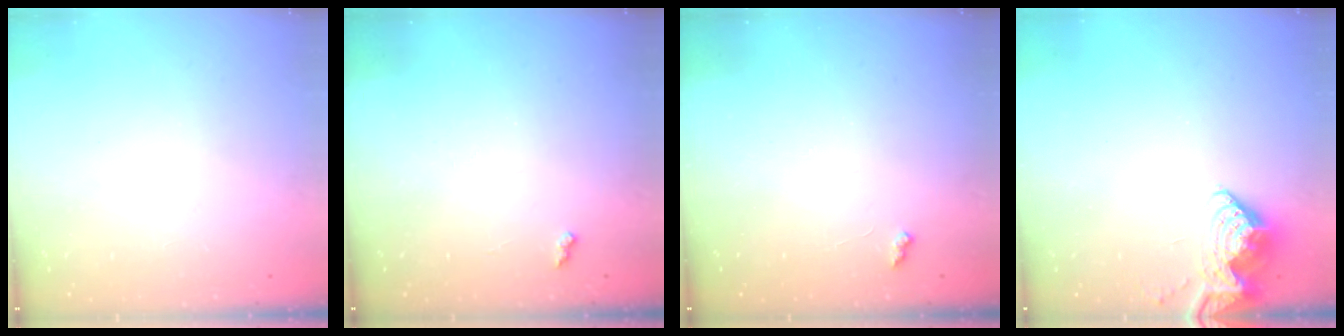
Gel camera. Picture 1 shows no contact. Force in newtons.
{"total": 2.4, "press": 2.4, "slide": 0.4}
{"total": 2.1, "press": 2.1, "slide": 0.5}
{"total": 9.4, "press": 9.4, "slide": 0.4}